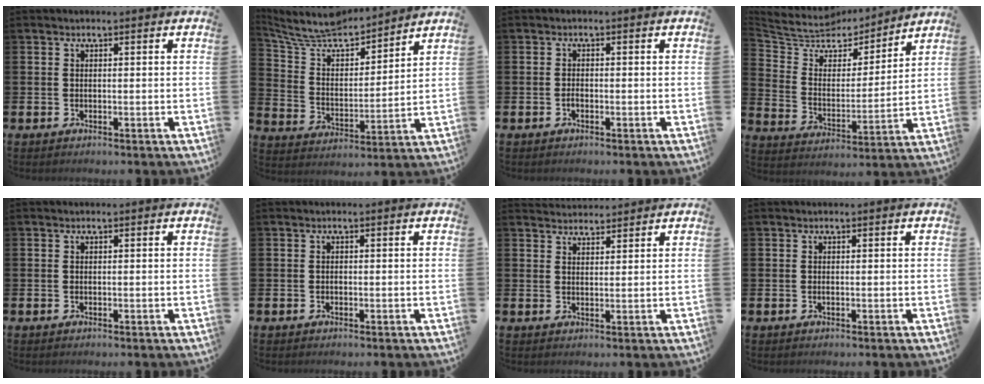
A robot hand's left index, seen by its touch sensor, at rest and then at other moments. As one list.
[{"total": 9.0, "force": [8.4, 2.3, 2.2], "torque": [-0.088, -0.060, 0.148]}, {"total": 0.8, "force": [-0.5, 0.4, 0.5], "torque": [-0.015, -0.001, -0.008]}, {"total": 6.9, "force": [6.1, 3.1, 0.7], "torque": [-0.059, -0.051, 0.105]}, {"total": 0.0}, {"total": 0.0}, {"total": 2.8, "force": [2.7, 0.5, -0.2], "torque": [0.001, -0.013, 0.050]}, {"total": 0.0}]